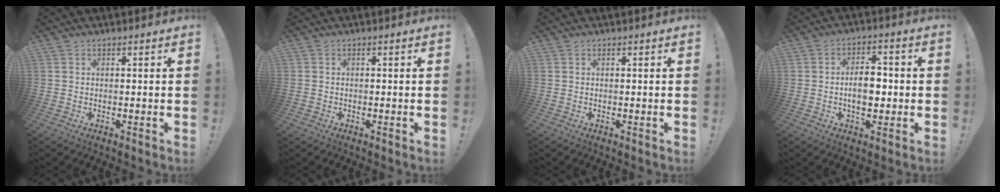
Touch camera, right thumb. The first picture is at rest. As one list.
[{"total": 0.8, "force": [-0.6, 0.3, 0.4], "torque": [-0.006, 0.001, -0.010]}, {"total": 0.0}, {"total": 8.0, "force": [-1.0, 5.0, 6.2], "torque": [-0.106, 0.009, -0.023]}]